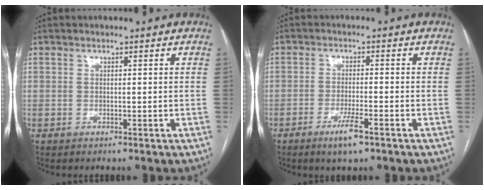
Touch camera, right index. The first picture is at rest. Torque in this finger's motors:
{"motor_torque": [0.63, -0.09, 0.17, 0.04]}